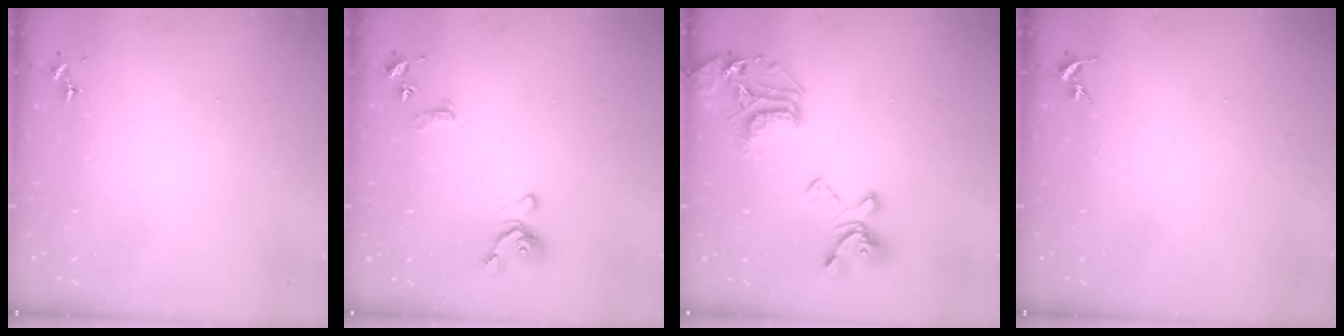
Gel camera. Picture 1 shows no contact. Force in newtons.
{"total": 11.3, "press": 11.2, "slide": 1.3}
{"total": 21.7, "press": 21.6, "slide": 2.0}
{"total": 0.0}